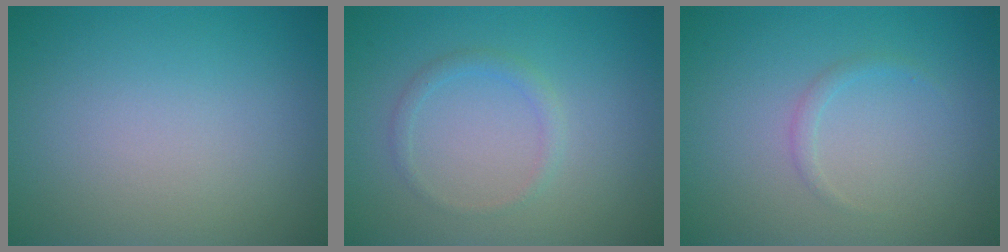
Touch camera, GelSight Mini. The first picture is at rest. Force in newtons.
{"total": 1.2, "press": 1.2, "slide": 0.0}
{"total": 0.8, "press": 0.8, "slide": 0.1}